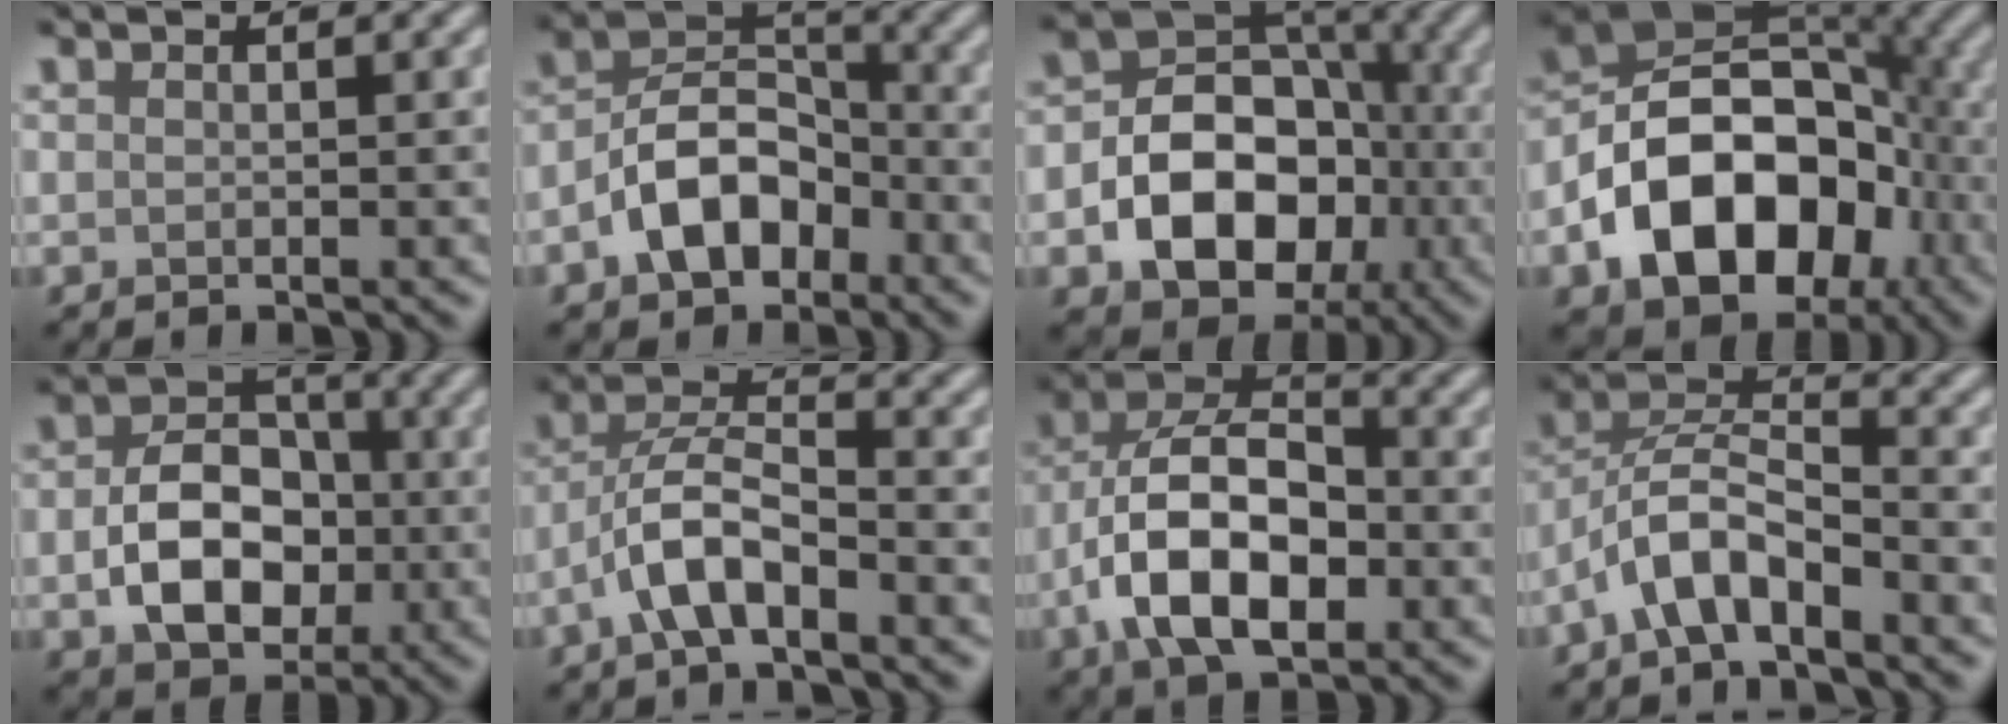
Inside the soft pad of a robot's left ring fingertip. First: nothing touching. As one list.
[{"total": 6.3, "force": [-2.8, 4.1, 3.9], "torque": [-0.059, 0.010, -0.059]}, {"total": 9.9, "force": [-2.5, 7.3, 6.2], "torque": [-0.088, 0.000, -0.045]}, {"total": 12.6, "force": [-4.5, 8.5, 8.2], "torque": [-0.132, 0.003, -0.085]}, {"total": 7.4, "force": [-1.2, 5.4, 5.0], "torque": [-0.088, -0.002, -0.016]}, {"total": 4.9, "force": [-2.6, 1.7, 3.8], "torque": [-0.070, 0.018, -0.054]}, {"total": 10.4, "force": [-3.0, 5.8, 8.1], "torque": [-0.151, 0.007, -0.063]}, {"total": 5.1, "force": [-3.0, 1.8, 3.6], "torque": [-0.067, 0.017, -0.065]}]